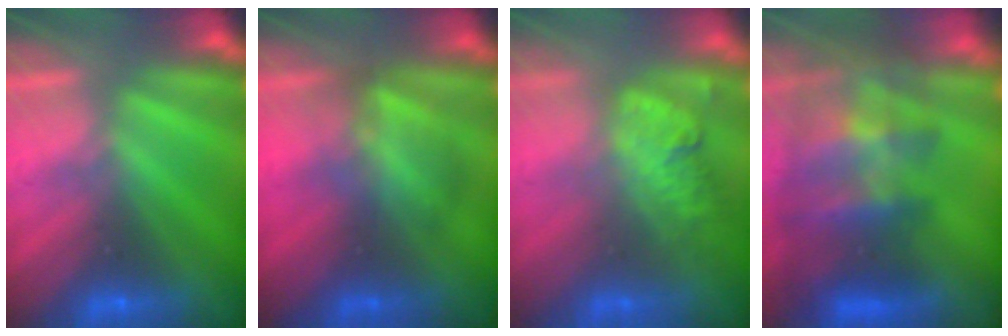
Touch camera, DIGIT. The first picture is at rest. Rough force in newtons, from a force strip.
{"total": 2.8}
{"total": 2.4}
{"total": 7.2}